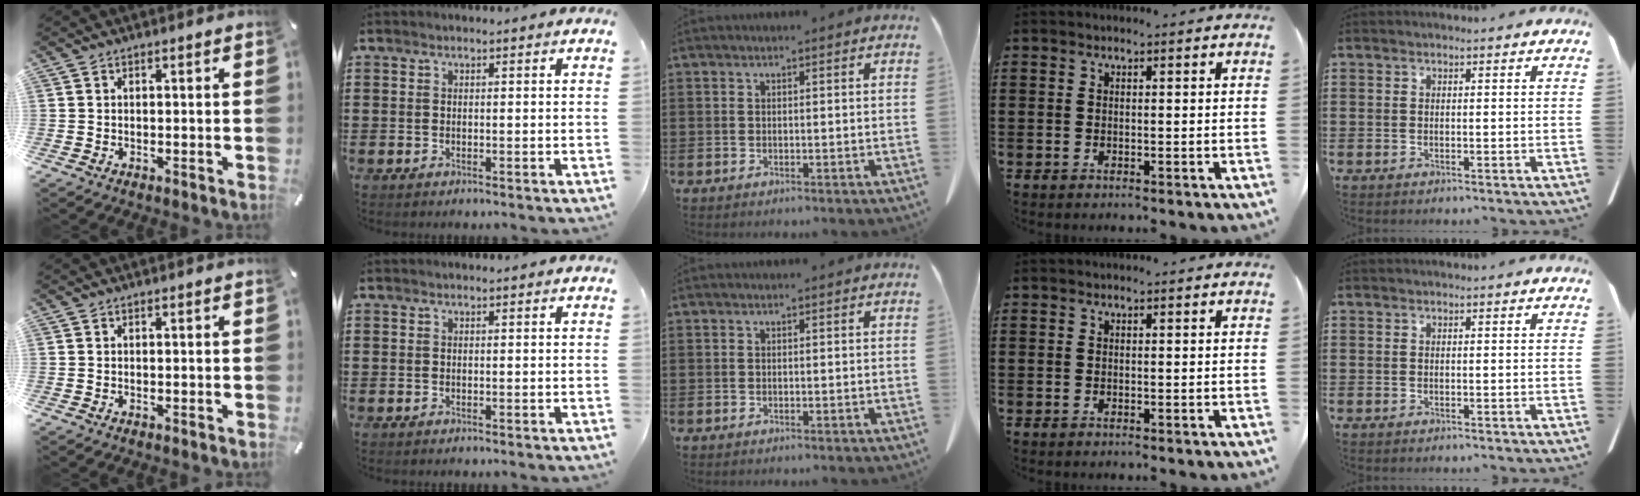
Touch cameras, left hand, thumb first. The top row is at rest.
{}